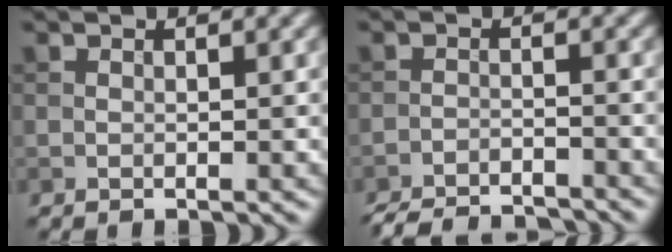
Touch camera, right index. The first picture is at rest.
{"total": 6.9, "force": [-6.7, 1.1, 1.6], "torque": [-0.028, -0.014, -0.106]}